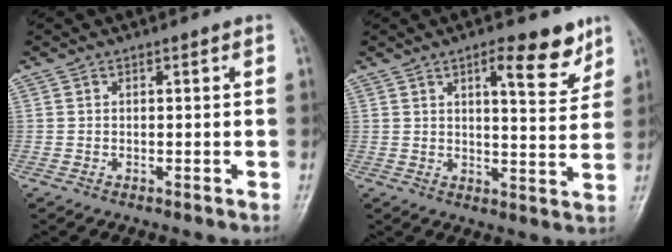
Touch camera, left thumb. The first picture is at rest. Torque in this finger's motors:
{"motor_torque": [0.23, 0.25, 0.10, -0.14, 0.08]}